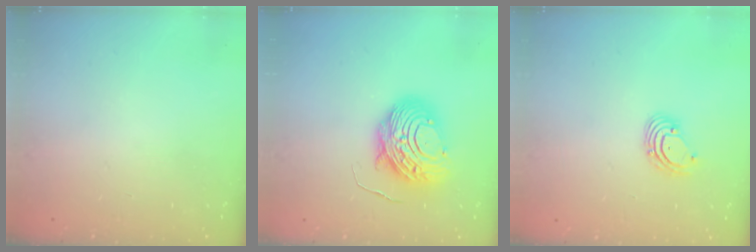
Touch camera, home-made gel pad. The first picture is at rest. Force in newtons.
{"total": 12.8, "press": 12.7, "slide": 1.1}
{"total": 2.6, "press": 2.6, "slide": 0.1}